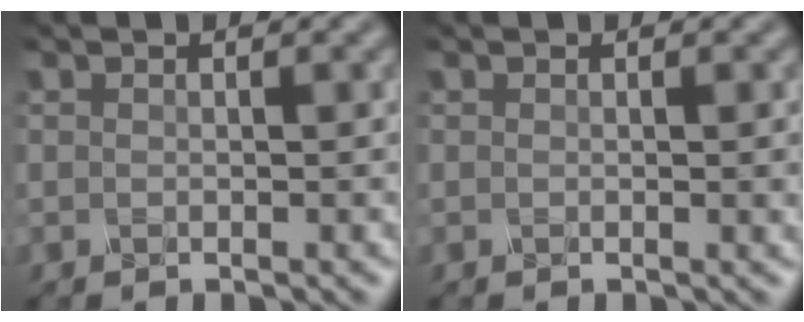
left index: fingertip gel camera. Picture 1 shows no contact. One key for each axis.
{"total": 0.8, "fx": 0.1, "fy": 0.1, "fz": 0.8, "tx": -0.009, "ty": 0.000, "tz": -0.001}